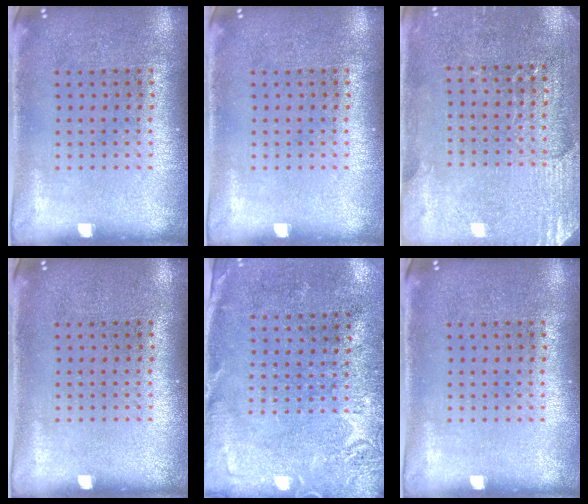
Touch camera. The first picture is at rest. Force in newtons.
{"total": 0.0}
{"total": 2.9, "press": 2.9, "slide": 0.5}
{"total": 0.0}
{"total": 2.8, "press": 2.3, "slide": 1.5}
{"total": 0.0}